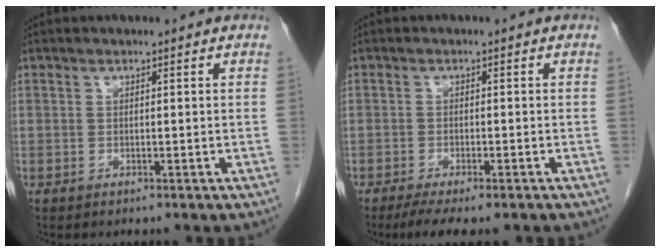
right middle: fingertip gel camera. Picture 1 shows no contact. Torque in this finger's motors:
{"motor_torque": [0.14, -0.10, 0.02, 0.03]}